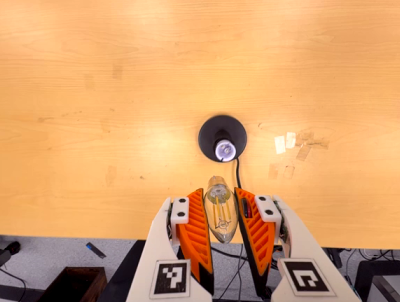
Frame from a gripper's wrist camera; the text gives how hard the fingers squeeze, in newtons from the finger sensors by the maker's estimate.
{"total": 10.4, "left": 10.2, "right": 10.6}